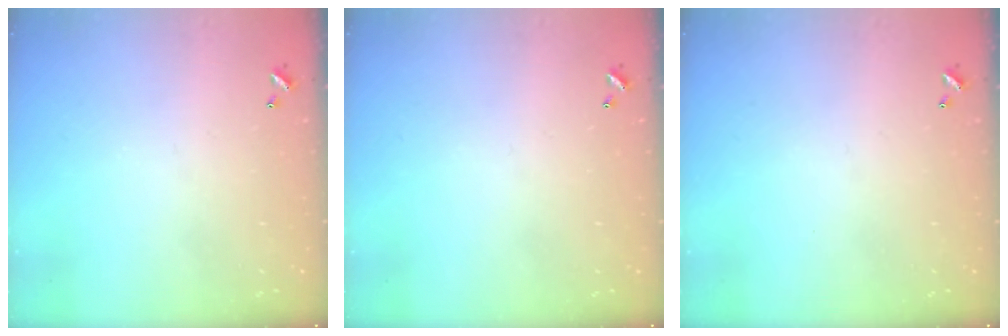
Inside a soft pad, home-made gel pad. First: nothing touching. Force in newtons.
{"total": 0.0}
{"total": 0.0}